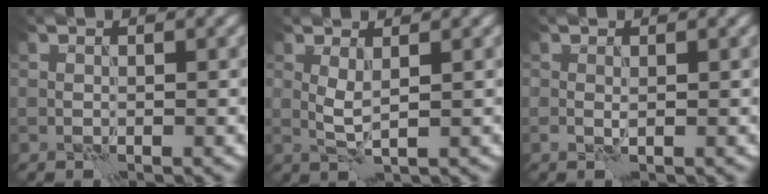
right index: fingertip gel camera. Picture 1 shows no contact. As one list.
[{"total": 1.6, "force": [0.8, 0.1, 1.3], "torque": [-0.034, -0.001, 0.018]}, {"total": 0.6, "force": [0.4, 0.0, 0.3], "torque": [-0.008, -0.003, 0.008]}]